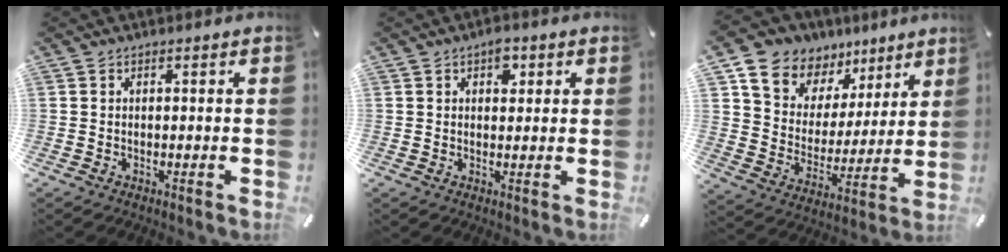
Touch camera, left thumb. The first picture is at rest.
{"total": 3.0, "force": [1.4, 2.0, 1.7], "torque": [-0.007, -0.007, 0.016]}
{"total": 10.9, "force": [7.8, 7.6, 0.9], "torque": [-0.036, -0.067, 0.149]}